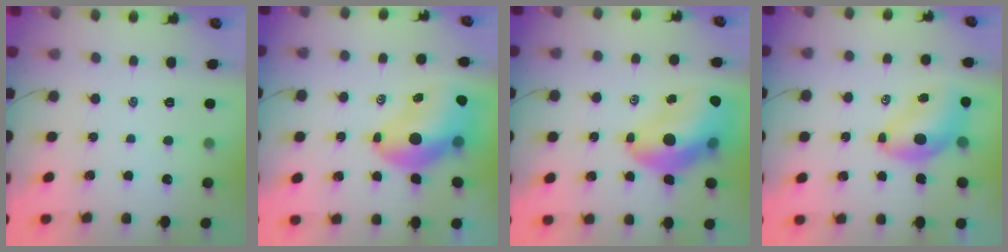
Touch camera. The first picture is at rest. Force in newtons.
{"total": 9.9, "press": 9.5, "slide": 2.8}
{"total": 15.3, "press": 14.6, "slide": 4.4}
{"total": 6.8, "press": 6.5, "slide": 1.7}